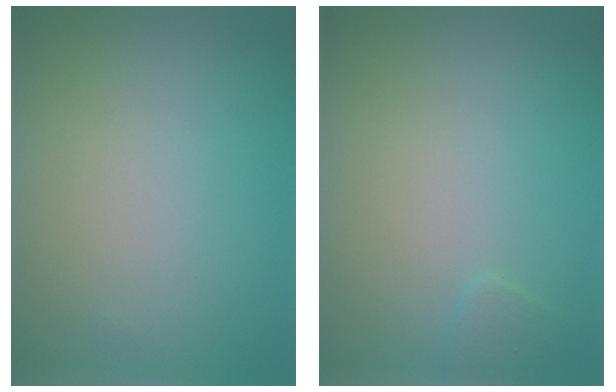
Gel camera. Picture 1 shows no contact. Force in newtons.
{"total": 0.8, "press": 0.7, "slide": 0.2}